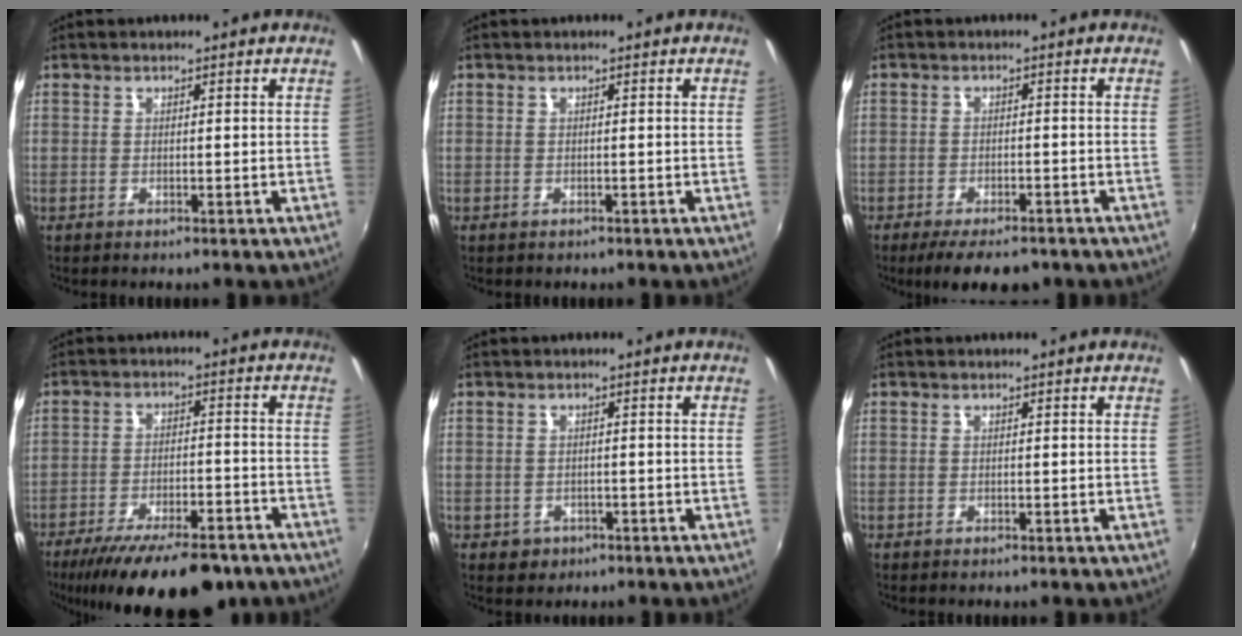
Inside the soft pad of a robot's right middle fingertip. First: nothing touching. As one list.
[{"total": 0.6, "force": [-0.5, 0.4, 0.1], "torque": [-0.006, 0.000, -0.005]}, {"total": 8.2, "force": [-6.4, 2.6, 4.4], "torque": [-0.095, -0.016, -0.098]}, {"total": 19.6, "force": [-15.1, 5.7, 11.2], "torque": [-0.203, -0.039, -0.215]}, {"total": 2.9, "force": [-1.3, 2.5, 0.9], "torque": [-0.024, 0.000, -0.014]}, {"total": 0.0}]